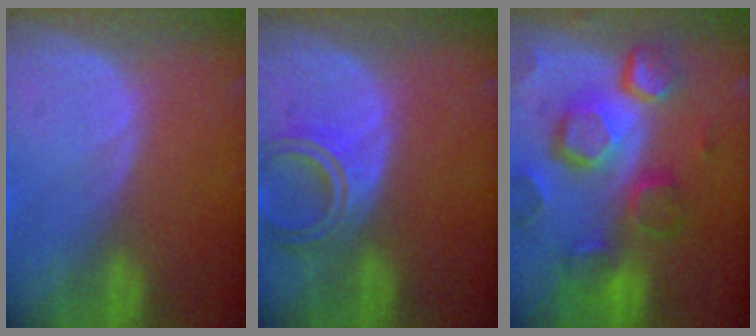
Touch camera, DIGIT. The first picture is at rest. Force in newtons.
{"total": 5.7, "press": 5.2, "slide": 2.4}
{"total": 12.4, "press": 10.6, "slide": 6.3}